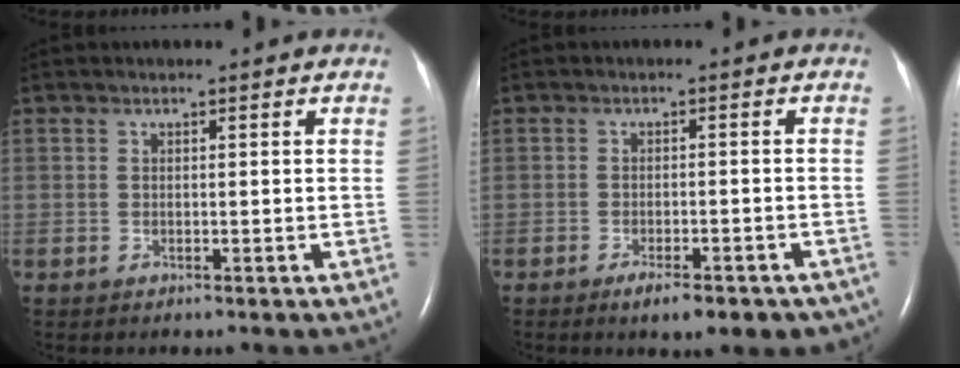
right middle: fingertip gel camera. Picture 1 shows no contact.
{"total": 7.1, "force": [-5.1, 2.3, 4.3], "torque": [-0.043, -0.003, -0.063]}